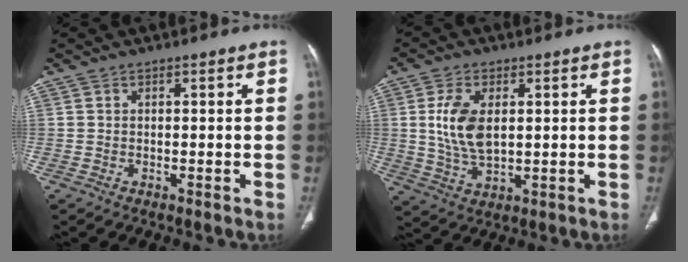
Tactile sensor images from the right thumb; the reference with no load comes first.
{"total": 9.2, "force": [1.5, 5.1, 7.5], "torque": [-0.147, -0.010, 0.035]}